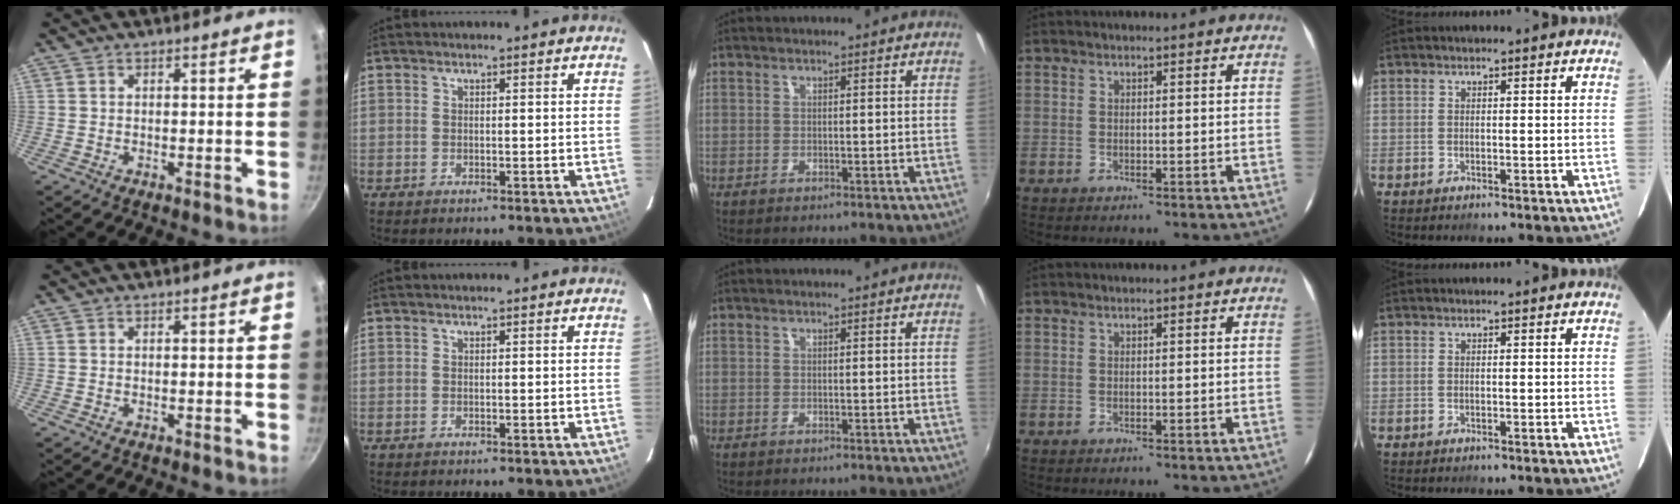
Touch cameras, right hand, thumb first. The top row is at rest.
{}